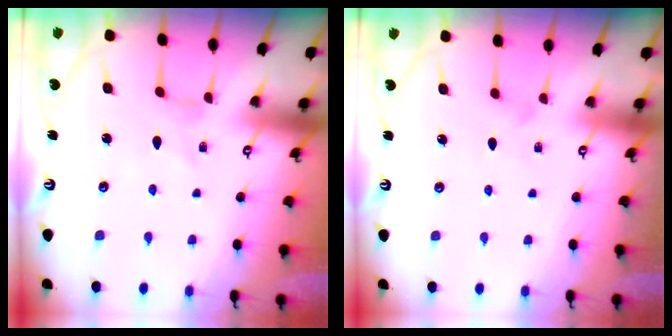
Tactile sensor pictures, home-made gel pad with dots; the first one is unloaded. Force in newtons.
{"total": 0.6, "press": 0.6, "slide": 0.2}